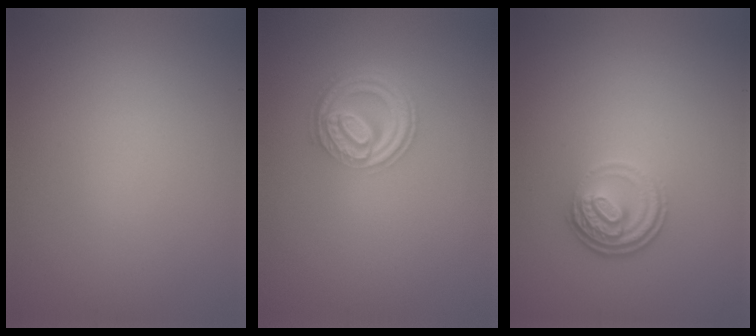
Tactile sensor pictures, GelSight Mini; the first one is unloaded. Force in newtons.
{"total": 4.5, "press": 3.3, "slide": 3.0}
{"total": 2.8, "press": 2.3, "slide": 1.7}